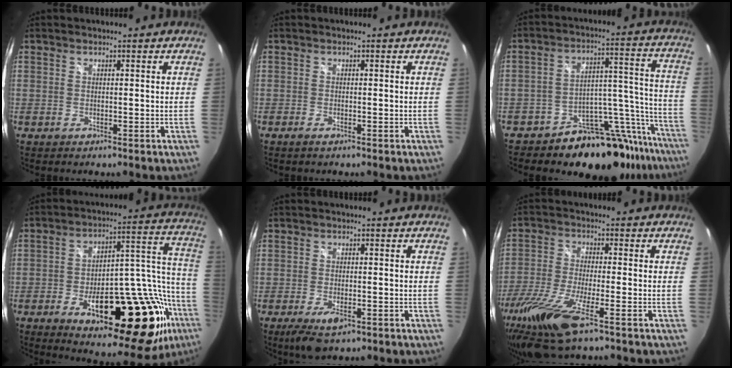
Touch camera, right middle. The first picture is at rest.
{"total": 0.9, "force": [-0.7, 0.1, 0.6], "torque": [-0.013, -0.003, -0.014]}
{"total": 19.4, "force": [-16.8, 8.4, 4.7], "torque": [-0.043, 0.069, -0.237]}
{"total": 32.4, "force": [-14.7, 12.4, 26.1], "torque": [-0.358, 0.031, -0.204]}
{"total": 5.3, "force": [-2.9, 2.0, 3.9], "torque": [-0.087, -0.017, -0.050]}
{"total": 15.5, "force": [-9.6, 2.8, 11.8], "torque": [-0.261, -0.058, -0.182]}